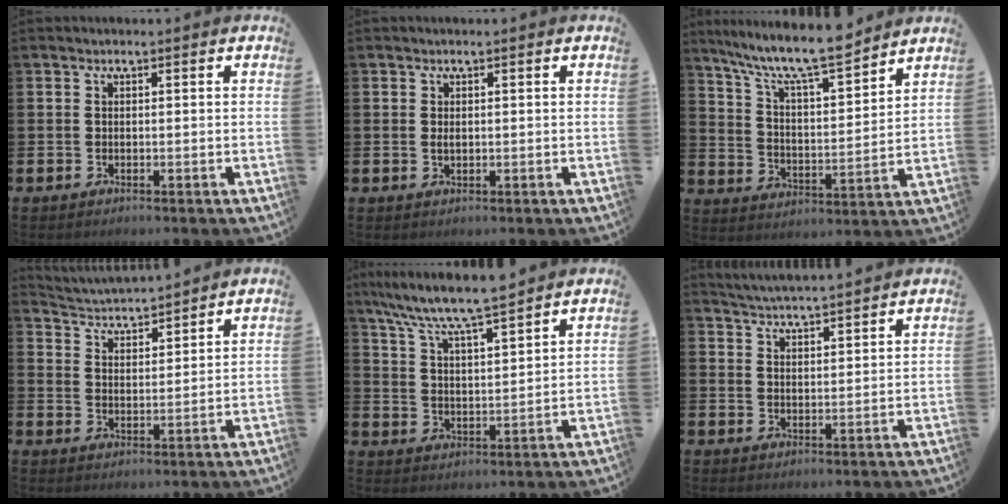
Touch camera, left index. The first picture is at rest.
{"total": 0.6, "force": [0.1, 0.3, 0.5], "torque": [-0.008, 0.002, 0.001]}
{"total": 10.0, "force": [9.2, 1.2, 3.6], "torque": [-0.100, -0.064, 0.159]}
{"total": 3.9, "force": [3.9, 0.4, -0.1], "torque": [-0.021, -0.032, 0.065]}
{"total": 8.1, "force": [7.5, 0.4, 2.9], "torque": [-0.086, -0.046, 0.132]}
{"total": 4.5, "force": [4.5, -0.3, 0.0], "torque": [-0.019, -0.026, 0.082]}